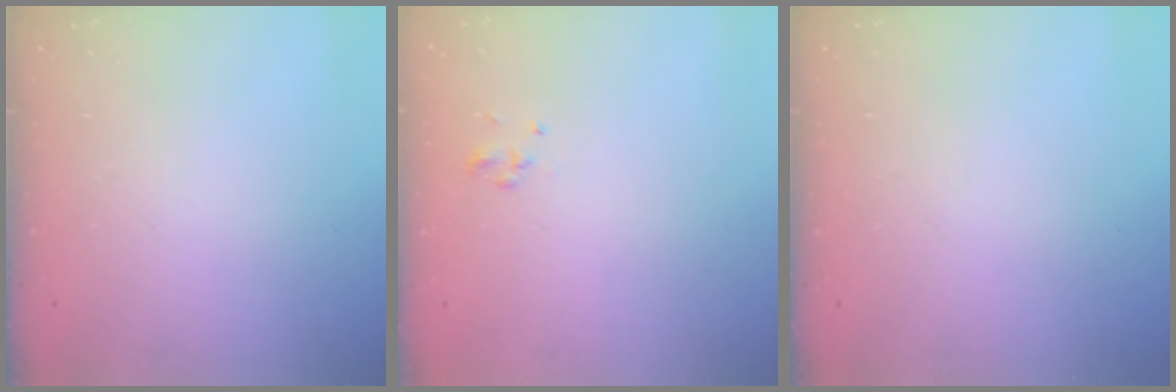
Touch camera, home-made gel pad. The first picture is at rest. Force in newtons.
{"total": 1.4, "press": 1.3, "slide": 0.4}
{"total": 0.0}